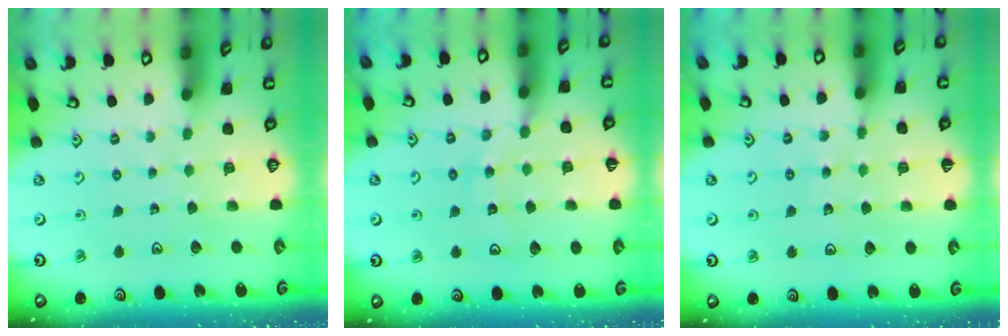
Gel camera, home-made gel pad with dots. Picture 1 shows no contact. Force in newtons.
{"total": 11.0, "press": 11.0, "slide": 1.4}
{"total": 4.9, "press": 4.8, "slide": 1.0}